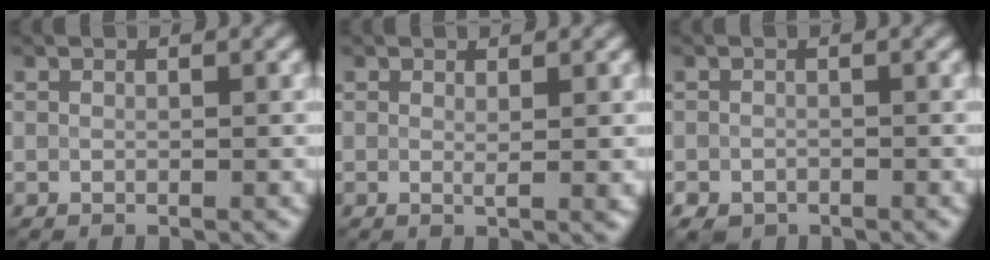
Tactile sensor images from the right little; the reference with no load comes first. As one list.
[{"total": 0.9, "force": [0.3, 0.1, 0.8], "torque": [-0.013, -0.005, 0.005]}, {"total": 1.5, "force": [-0.9, 1.1, 0.4], "torque": [-0.006, -0.006, -0.020]}]